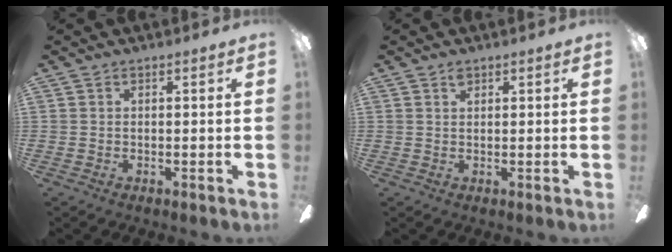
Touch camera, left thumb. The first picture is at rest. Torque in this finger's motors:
{"motor_torque": [0.06, -0.03, 0.45, -0.18, 0.00]}